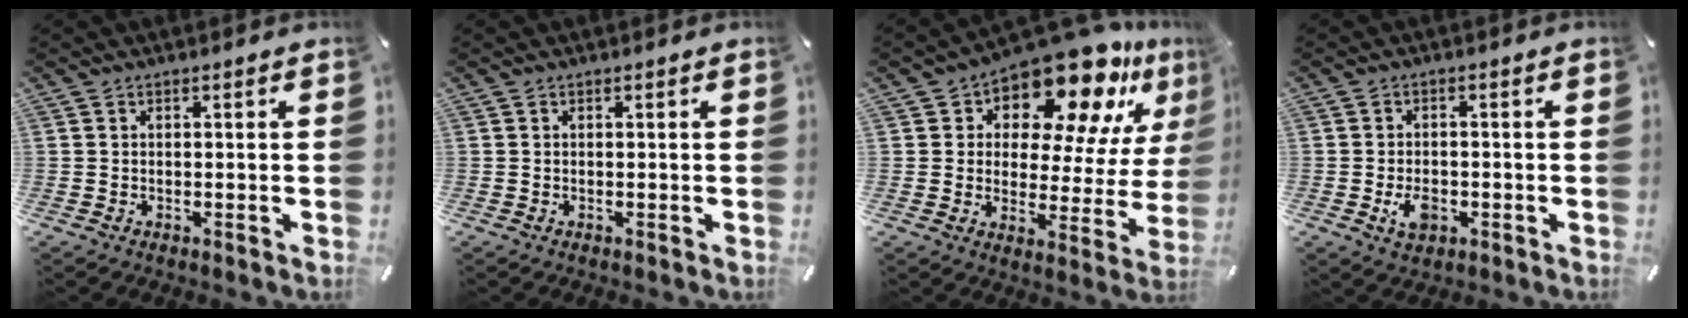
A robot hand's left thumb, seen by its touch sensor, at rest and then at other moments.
{"total": 0.0}
{"total": 16.8, "force": [12.6, 7.2, 8.4], "torque": [-0.128, -0.105, 0.211]}
{"total": 4.7, "force": [-1.5, 3.2, 3.1], "torque": [-0.057, 0.000, -0.028]}